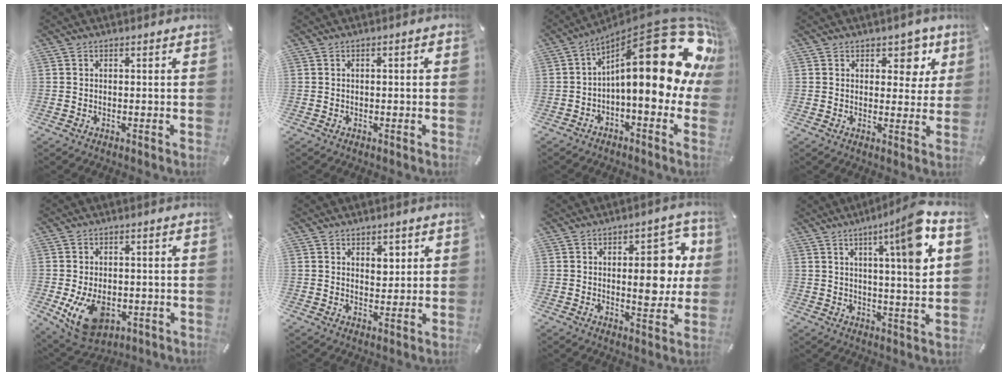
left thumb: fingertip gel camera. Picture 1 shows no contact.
{"total": 1.2, "force": [-0.2, 0.3, 1.1], "torque": [-0.018, 0.000, -0.004]}
{"total": 29.1, "force": [7.7, 10.2, 26.2], "torque": [-0.391, -0.072, 0.137]}
{"total": 6.9, "force": [3.6, 4.5, 3.8], "torque": [-0.024, -0.018, 0.054]}
{"total": 10.7, "force": [-2.7, 7.1, 7.5], "torque": [-0.132, -0.003, -0.045]}
{"total": 3.6, "force": [1.9, 2.7, 1.5], "torque": [-0.005, -0.008, 0.027]}
{"total": 13.7, "force": [1.9, 7.0, 11.6], "torque": [-0.138, -0.008, 0.027]}
{"total": 13.2, "force": [5.6, 1.5, 11.8], "torque": [-0.175, -0.026, 0.079]}